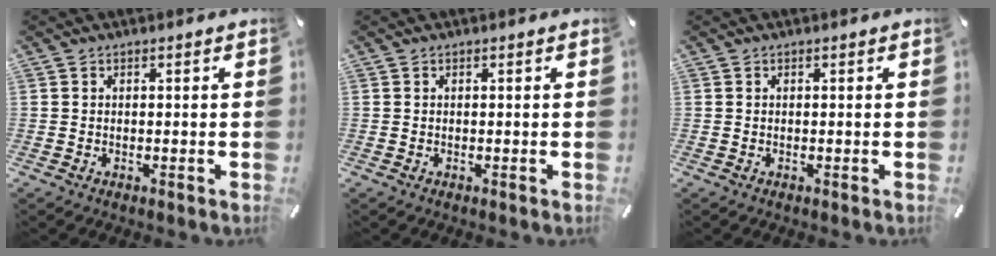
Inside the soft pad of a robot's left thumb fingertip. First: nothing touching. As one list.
[{"total": 0.0}, {"total": 0.0}]